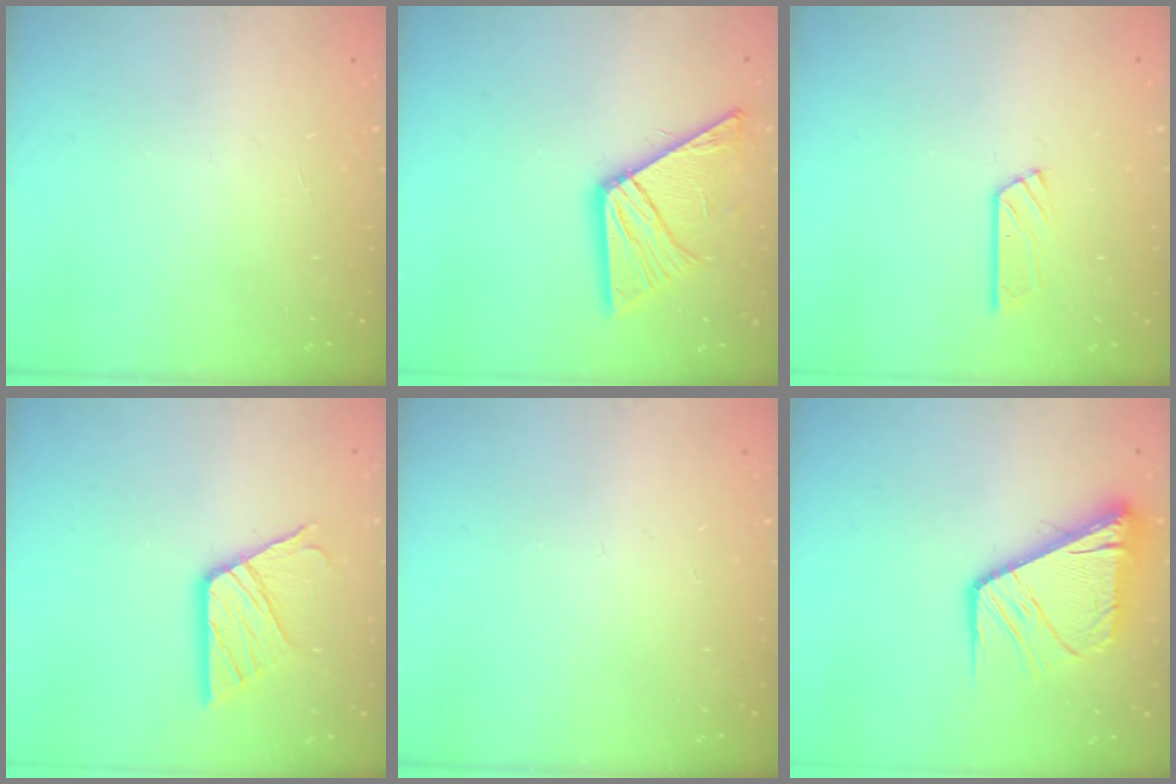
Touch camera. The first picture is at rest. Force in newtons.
{"total": 13.1, "press": 13.0, "slide": 1.2}
{"total": 6.3, "press": 6.3, "slide": 0.3}
{"total": 13.0, "press": 13.0, "slide": 1.1}
{"total": 0.0}
{"total": 16.4, "press": 16.3, "slide": 1.6}